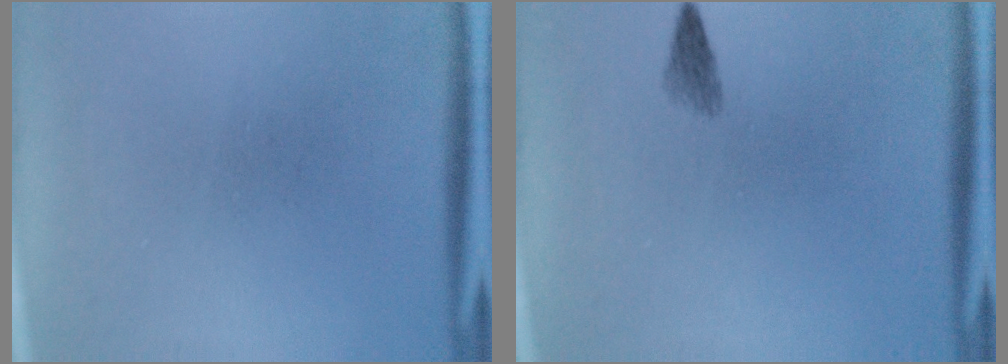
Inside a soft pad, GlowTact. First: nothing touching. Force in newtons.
{"total": 1.5}